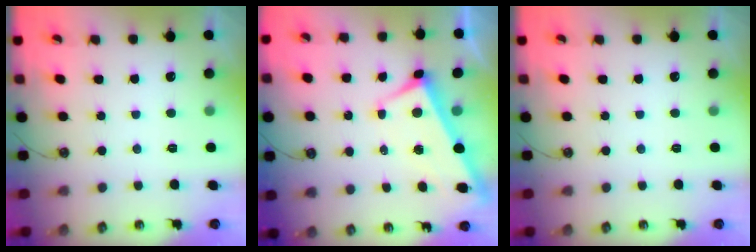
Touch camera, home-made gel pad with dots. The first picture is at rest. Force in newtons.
{"total": 2.9, "press": 2.7, "slide": 0.9}
{"total": 0.0}